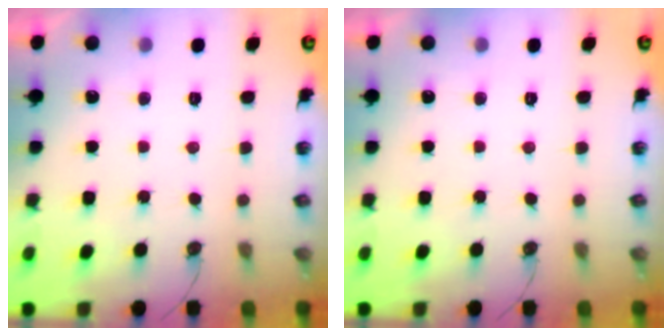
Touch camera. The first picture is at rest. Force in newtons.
{"total": 0.0}